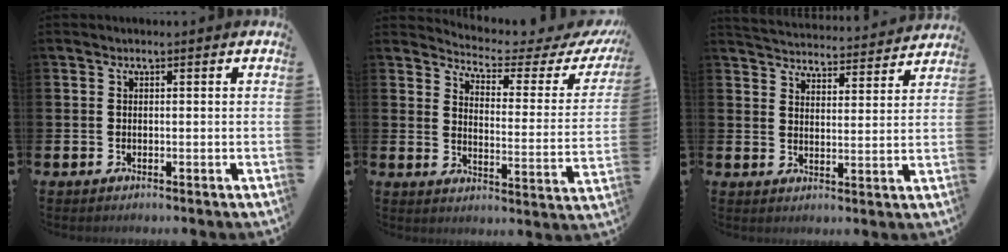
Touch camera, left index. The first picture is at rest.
{"total": 3.7, "force": [3.3, 0.7, 1.4], "torque": [-0.043, -0.036, 0.044]}
{"total": 4.6, "force": [4.5, 0.4, 0.0], "torque": [-0.016, -0.041, 0.077]}